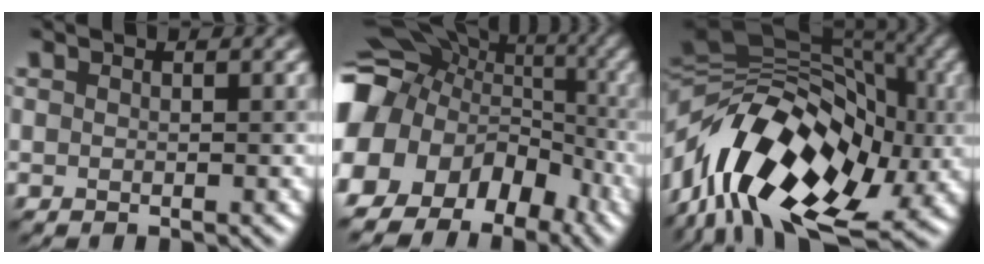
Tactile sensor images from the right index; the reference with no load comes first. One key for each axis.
{"total": 16.2, "fx": -5.4, "fy": 13.4, "fz": 7.4, "tx": -0.162, "ty": 0.006, "tz": -0.083}
{"total": 17.0, "fx": -3.5, "fy": 11.0, "fz": 12.5, "tx": -0.219, "ty": 0.021, "tz": -0.072}